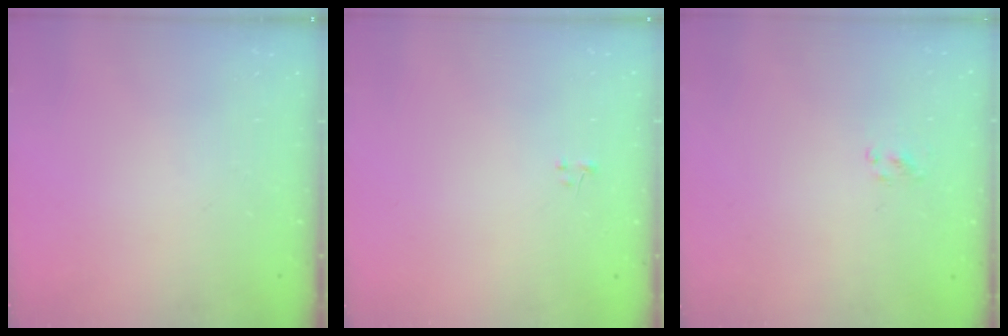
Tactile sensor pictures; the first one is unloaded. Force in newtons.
{"total": 0.0}
{"total": 1.7, "press": 1.5, "slide": 0.9}